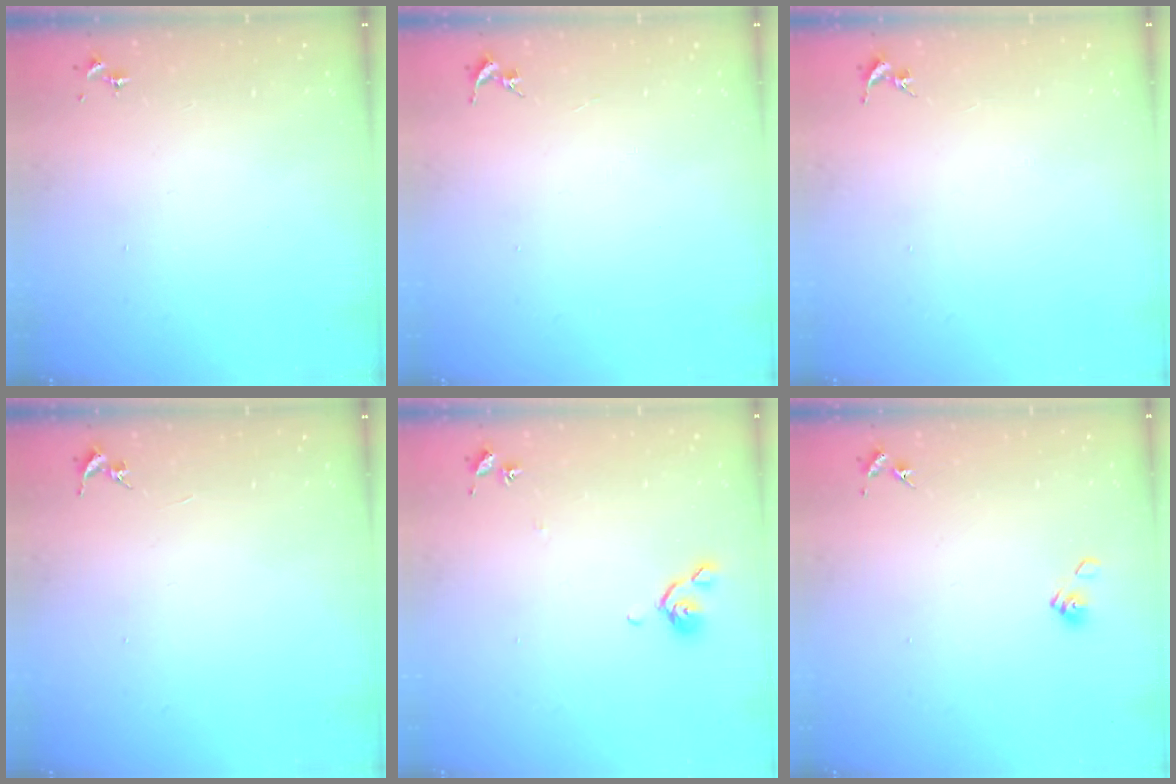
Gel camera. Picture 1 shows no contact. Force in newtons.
{"total": 0.0}
{"total": 0.0}
{"total": 0.0}
{"total": 5.6, "press": 5.6, "slide": 0.9}
{"total": 5.4, "press": 4.9, "slide": 2.3}